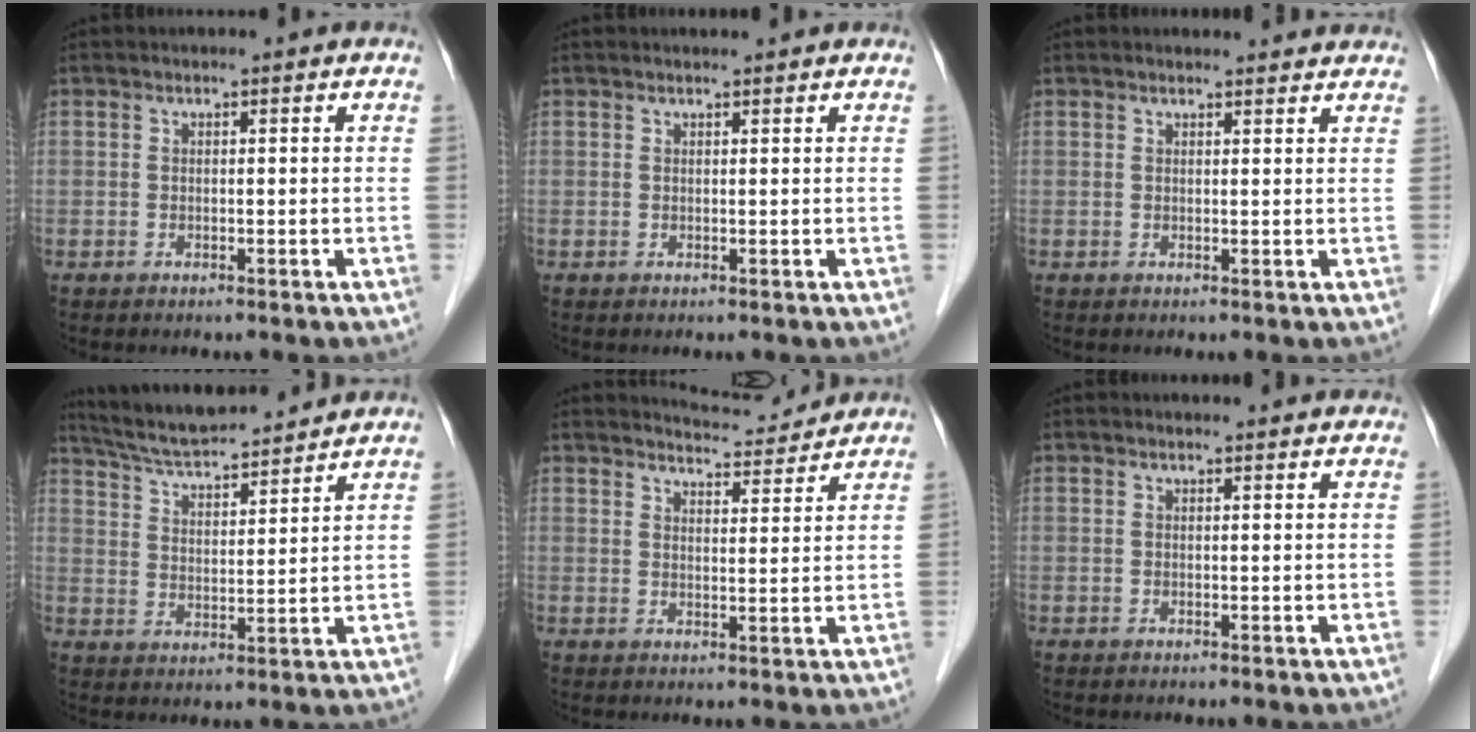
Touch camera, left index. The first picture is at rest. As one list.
[{"total": 1.3, "force": [1.2, 0.1, 0.4], "torque": [-0.007, 0.009, 0.020]}, {"total": 5.1, "force": [4.9, 1.0, 0.9], "torque": [-0.009, 0.012, 0.048]}, {"total": 14.1, "force": [13.1, 1.6, 5.0], "torque": [-0.093, 0.020, 0.213]}, {"total": 6.1, "force": [6.1, 0.4, -0.1], "torque": [-0.007, 0.003, 0.083]}, {"total": 3.9, "force": [3.8, 0.6, 0.8], "torque": [-0.012, 0.014, 0.038]}]